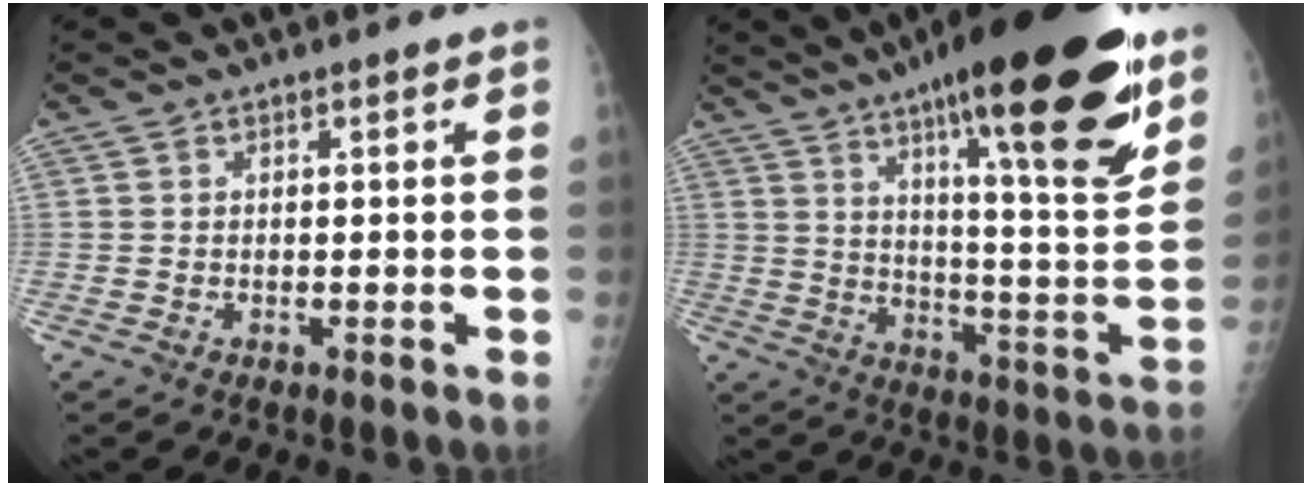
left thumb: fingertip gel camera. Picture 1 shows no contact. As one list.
[{"total": 28.5, "force": [17.3, 6.0, 21.9], "torque": [-0.300, -0.063, 0.265]}]